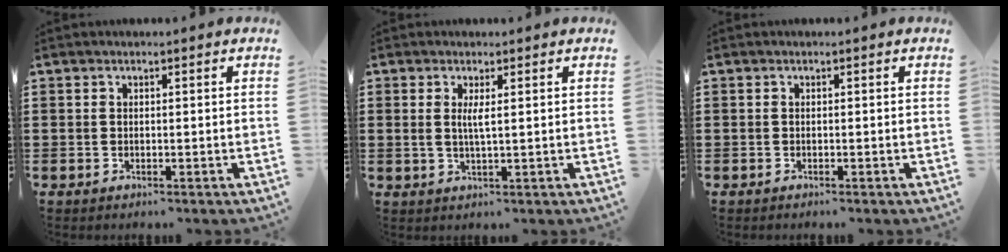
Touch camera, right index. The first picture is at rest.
{"total": 2.1, "force": [0.5, 0.3, 2.0], "torque": [-0.041, 0.000, 0.007]}
{"total": 0.0}